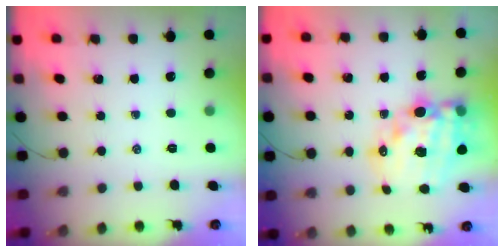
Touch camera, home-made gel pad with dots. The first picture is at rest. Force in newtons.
{"total": 20.3, "press": 19.7, "slide": 4.9}